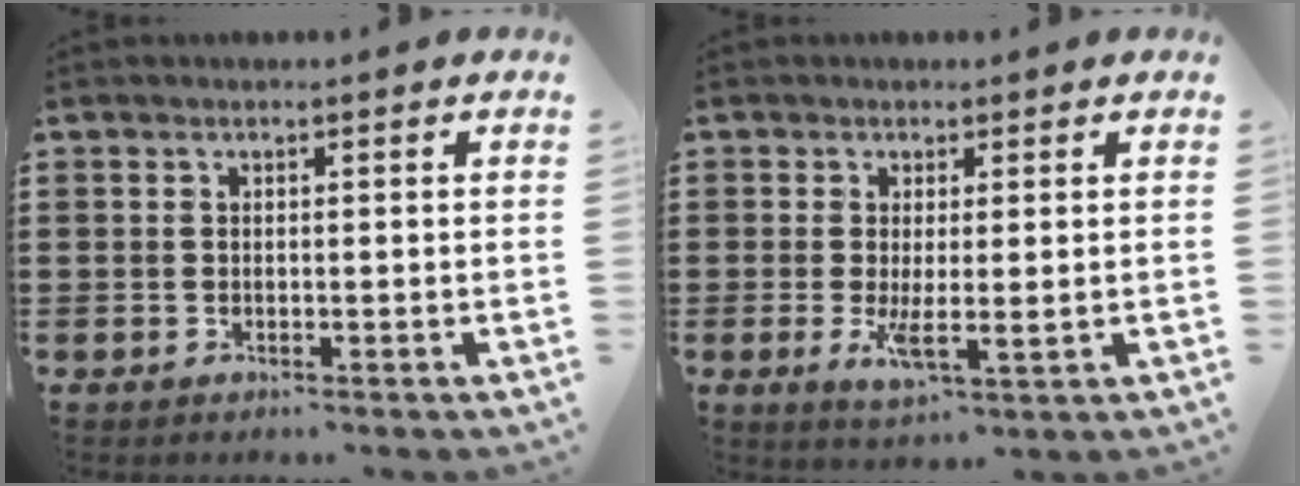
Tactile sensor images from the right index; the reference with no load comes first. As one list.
[{"total": 3.7, "force": [0.0, 1.1, 3.5], "torque": [-0.063, -0.007, -0.003]}]